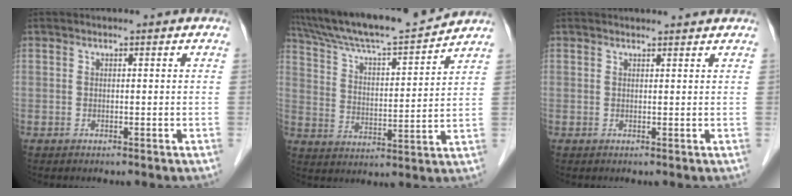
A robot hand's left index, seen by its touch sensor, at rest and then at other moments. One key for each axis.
{"total": 16.2, "fx": 15.0, "fy": 0.2, "fz": 6.0, "tx": -0.113, "ty": 0.004, "tz": 0.248}
{"total": 3.3, "fx": 3.3, "fy": 0.3, "fz": 0.6, "tx": -0.012, "ty": 0.012, "tz": 0.037}